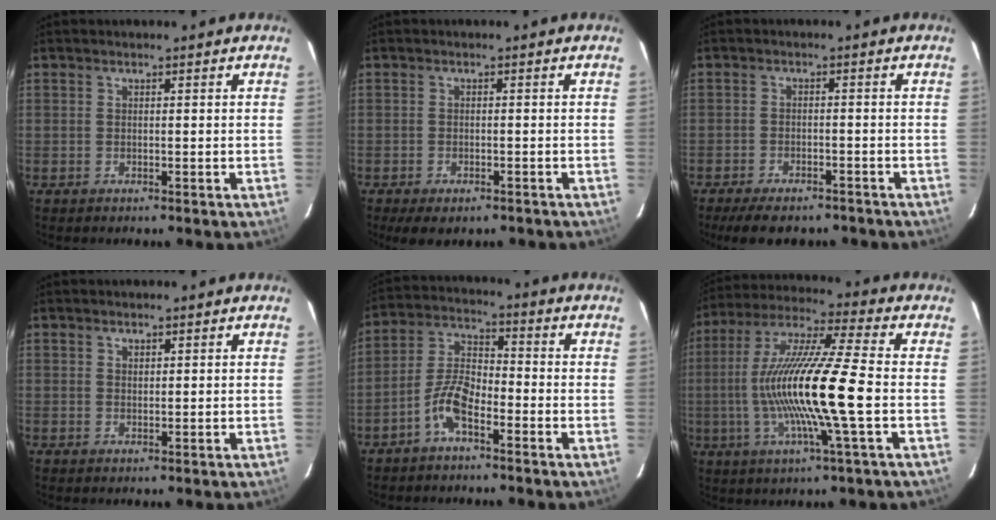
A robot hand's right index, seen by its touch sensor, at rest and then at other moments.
{"total": 5.9, "force": [-4.3, 2.3, 3.4], "torque": [-0.077, -0.021, -0.064]}
{"total": 10.1, "force": [-8.3, 3.4, 4.7], "torque": [-0.105, -0.016, -0.120]}
{"total": 1.0, "force": [0.6, 0.7, 0.3], "torque": [-0.003, 0.003, 0.011]}
{"total": 7.3, "force": [-4.3, 2.8, 5.2], "torque": [-0.115, 0.015, -0.088]}
{"total": 18.0, "force": [-2.4, -0.1, 17.8], "torque": [-0.344, -0.003, -0.048]}